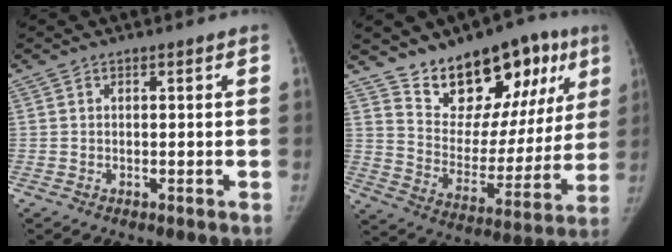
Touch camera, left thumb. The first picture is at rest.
{"total": 21.6, "force": [13.6, 11.5, 12.3], "torque": [-0.118, -0.059, 0.214]}